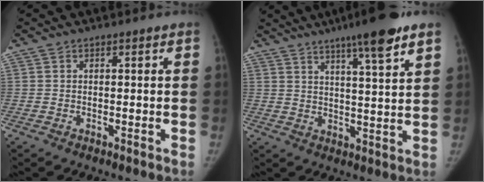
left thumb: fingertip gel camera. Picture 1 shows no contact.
{"total": 12.0, "force": [8.0, 1.2, 8.9], "torque": [-0.125, -0.028, 0.118]}